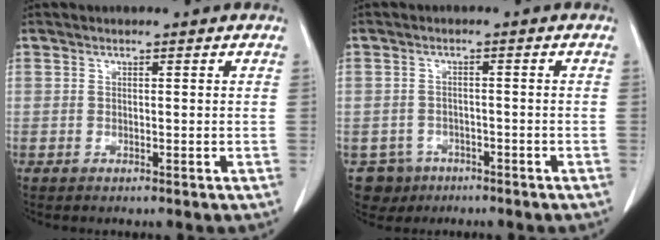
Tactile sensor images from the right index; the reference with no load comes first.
{"total": 4.8, "force": [-2.6, 4.0, -0.1], "torque": [0.009, 0.010, -0.040]}